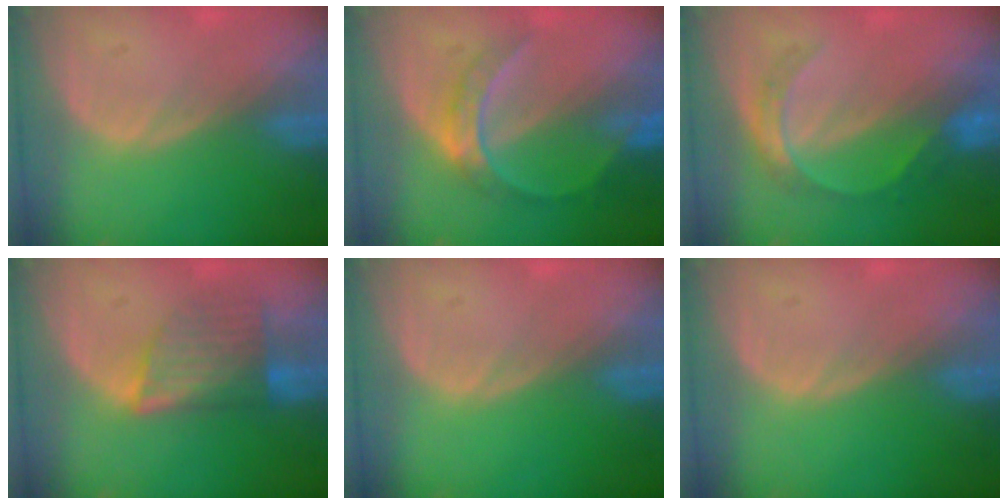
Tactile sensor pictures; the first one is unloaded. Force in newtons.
{"total": 6.1, "press": 5.7, "slide": 2.2}
{"total": 5.5, "press": 5.0, "slide": 2.2}
{"total": 7.2, "press": 6.4, "slide": 3.3}
{"total": 0.0}
{"total": 0.0}